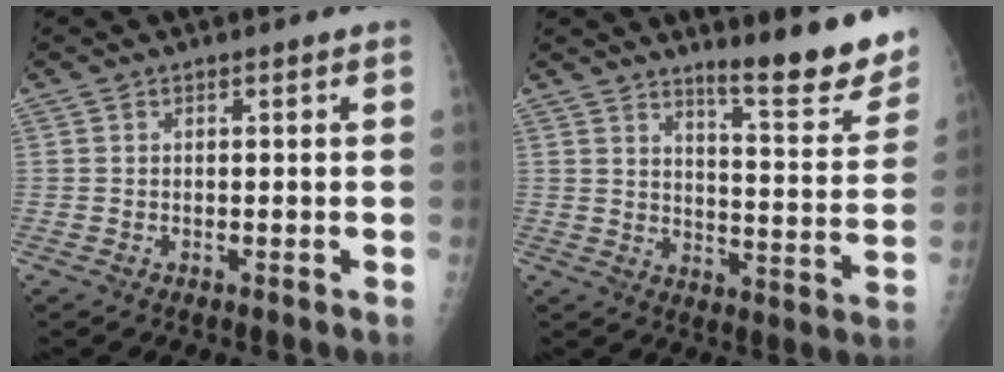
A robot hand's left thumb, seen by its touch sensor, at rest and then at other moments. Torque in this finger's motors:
{"motor_torque": [3.16, 1.85, 0.42, -0.37, 0.12]}